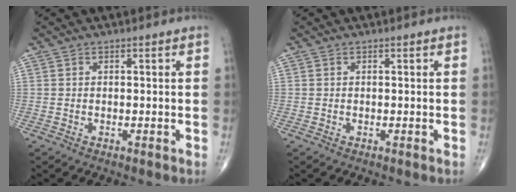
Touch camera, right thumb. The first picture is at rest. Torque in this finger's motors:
{"motor_torque": [0.08, 0.27, 0.06, 0.02, -0.01]}